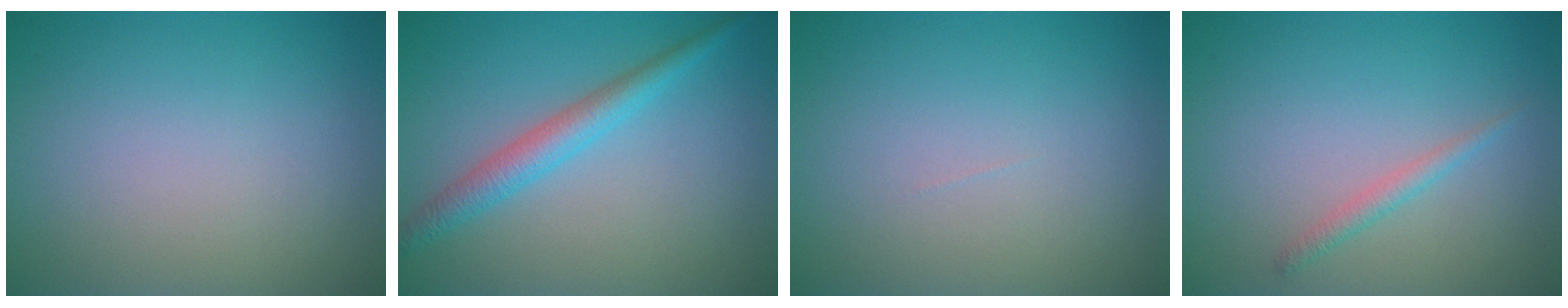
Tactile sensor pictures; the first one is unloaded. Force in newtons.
{"total": 3.1, "press": 3.1, "slide": 0.1}
{"total": 0.0}
{"total": 1.2, "press": 1.2, "slide": 0.0}